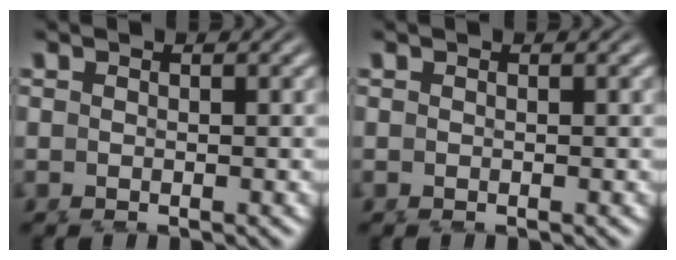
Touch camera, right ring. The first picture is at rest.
{"total": 0.0}